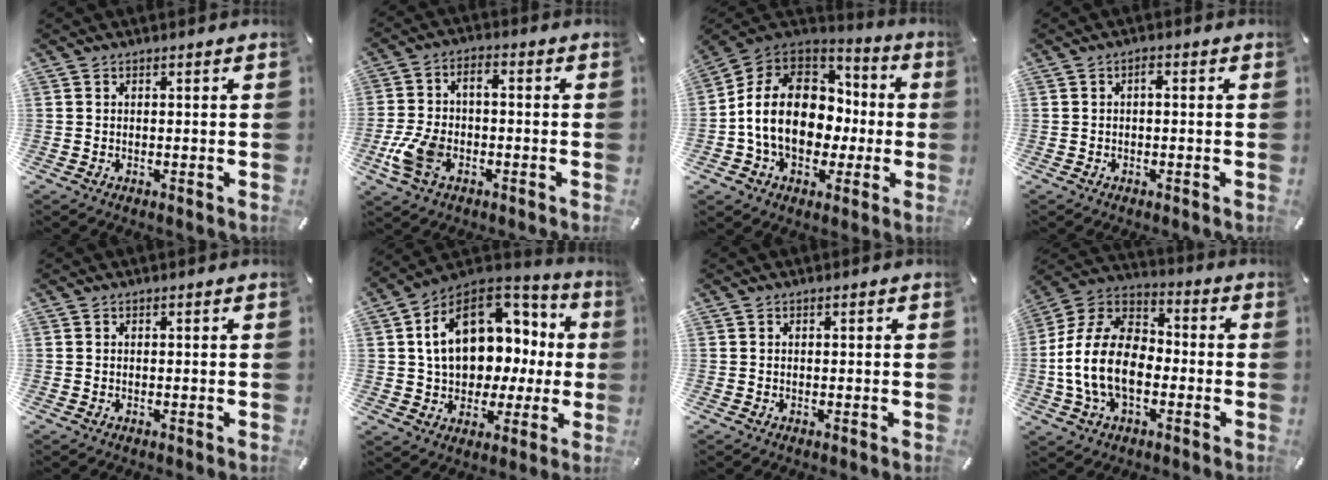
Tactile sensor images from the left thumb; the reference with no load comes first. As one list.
[{"total": 8.9, "force": [-3.2, 5.3, 6.4], "torque": [-0.140, 0.011, -0.059]}, {"total": 16.9, "force": [-1.5, 13.6, 9.8], "torque": [-0.211, 0.018, -0.020]}, {"total": 1.1, "force": [-0.2, 0.5, 1.0], "torque": [-0.020, 0.005, -0.007]}, {"total": 0.0}, {"total": 18.2, "force": [4.2, 13.2, 11.8], "torque": [-0.191, -0.011, 0.079]}, {"total": 0.0}, {"total": 15.8, "force": [-4.8, 10.6, 10.7], "torque": [-0.237, 0.030, -0.093]}]